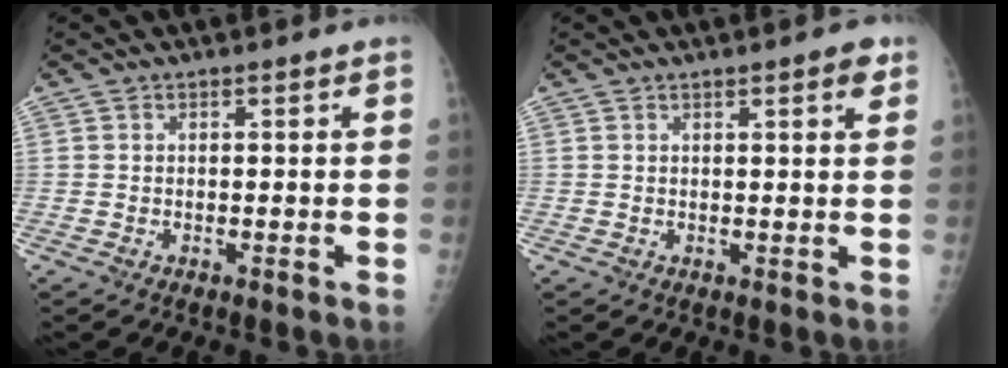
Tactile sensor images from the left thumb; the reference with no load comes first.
{"total": 2.8, "force": [1.7, 0.7, 2.1], "torque": [-0.021, -0.006, 0.019]}